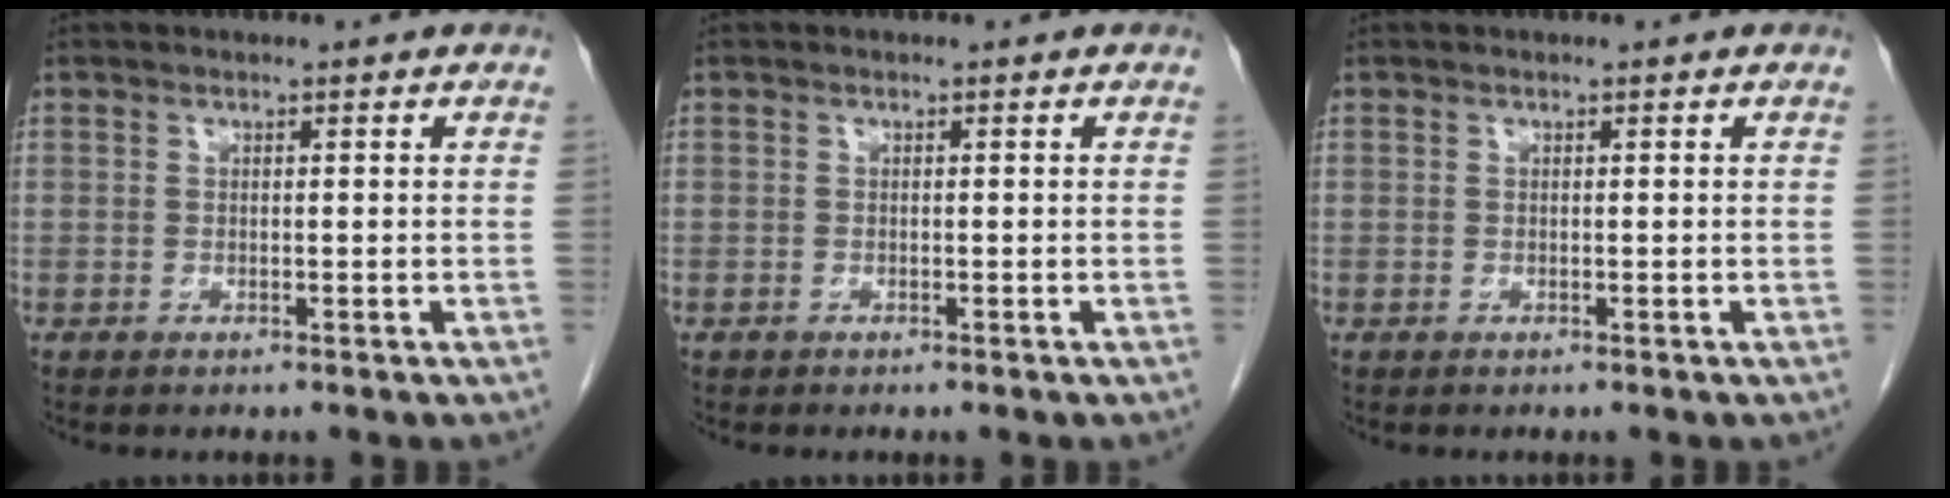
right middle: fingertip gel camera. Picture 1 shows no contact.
{"total": 0.0}
{"total": 0.0}